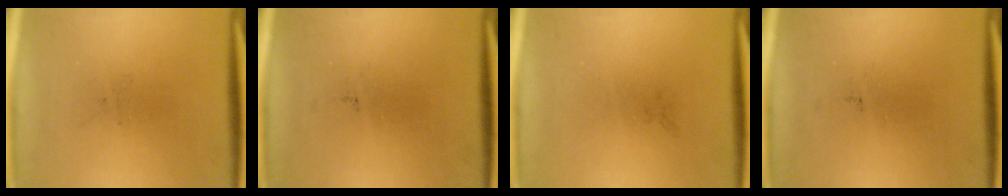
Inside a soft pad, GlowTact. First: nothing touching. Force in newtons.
{"total": 0.0}
{"total": 0.0}
{"total": 0.0}